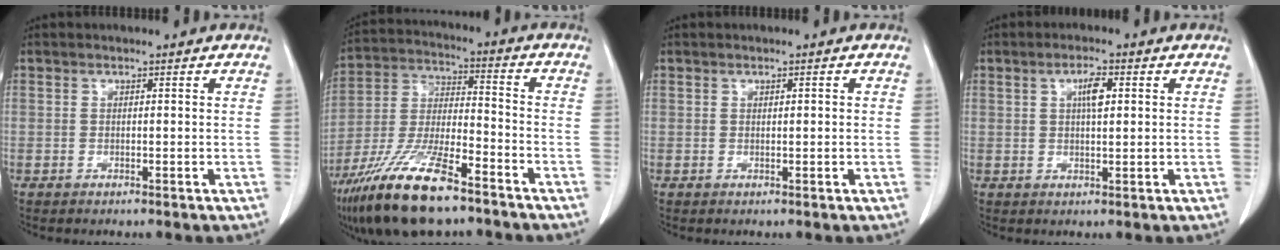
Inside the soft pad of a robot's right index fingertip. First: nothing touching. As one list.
[{"total": 16.9, "force": [-11.5, 3.8, 11.8], "torque": [-0.257, -0.026, -0.213]}, {"total": 0.6, "force": [0.2, 0.1, 0.6], "torque": [-0.010, 0.001, 0.004]}, {"total": 3.2, "force": [0.9, 0.5, 3.0], "torque": [-0.057, 0.002, 0.016]}]